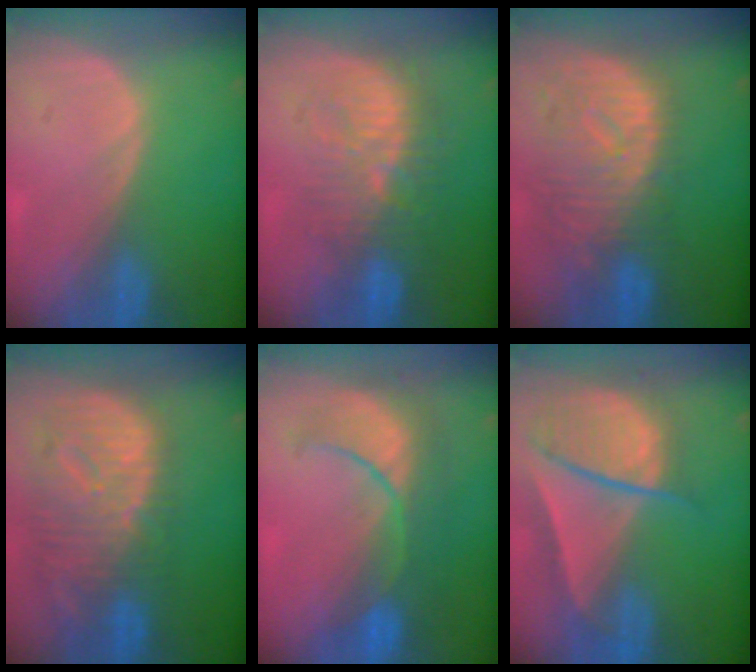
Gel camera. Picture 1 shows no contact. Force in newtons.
{"total": 9.4, "press": 9.1, "slide": 2.0}
{"total": 10.8, "press": 9.6, "slide": 5.0}
{"total": 12.5, "press": 10.8, "slide": 6.4}
{"total": 8.9, "press": 8.5, "slide": 2.6}
{"total": 9.5, "press": 8.1, "slide": 4.9}